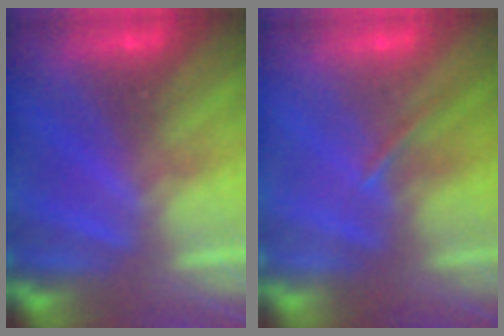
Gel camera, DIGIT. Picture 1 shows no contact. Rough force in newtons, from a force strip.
{"total": 1.4}